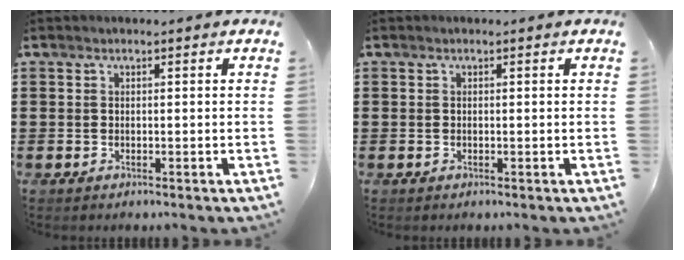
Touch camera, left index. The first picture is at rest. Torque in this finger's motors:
{"motor_torque": [-0.08, 0.03, -0.03, -0.01]}